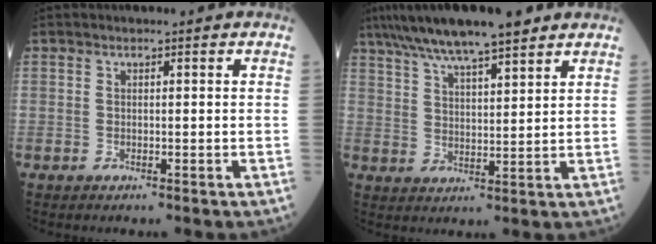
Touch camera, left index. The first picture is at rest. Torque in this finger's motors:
{"motor_torque": [0.87, -0.72, 0.47, 0.07]}